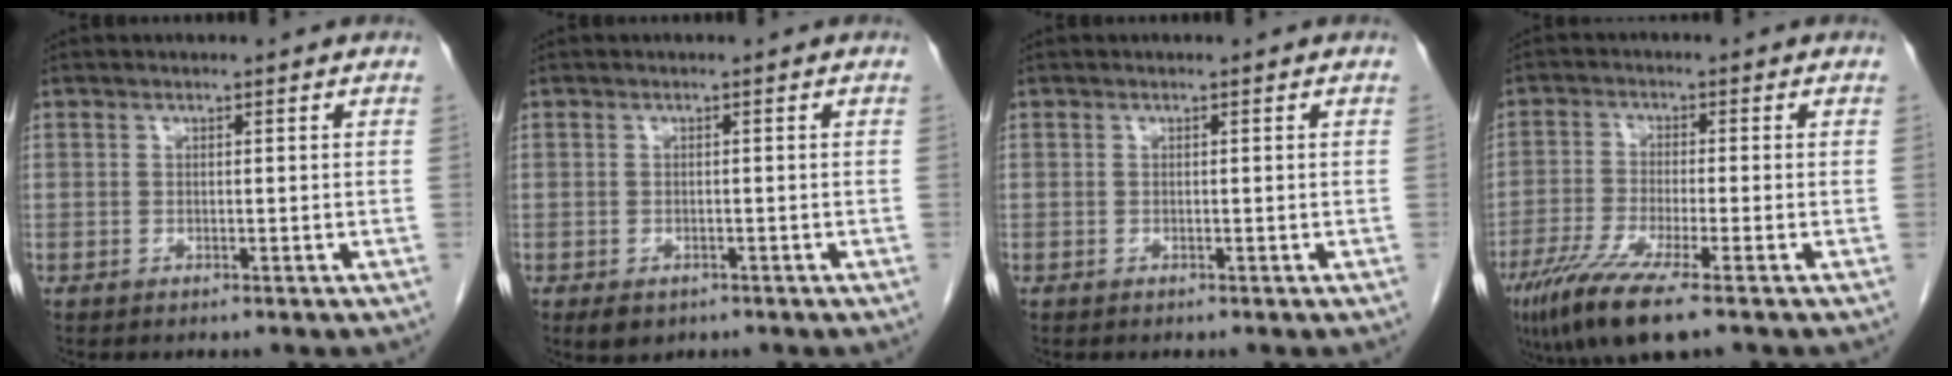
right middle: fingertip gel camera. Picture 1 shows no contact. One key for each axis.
{"total": 2.7, "fx": -1.7, "fy": 1.8, "fz": 1.2, "tx": -0.016, "ty": -0.001, "tz": -0.017}
{"total": 0.0}
{"total": 9.2, "fx": -5.9, "fy": 0.4, "fz": 7.1, "tx": -0.140, "ty": -0.026, "tz": -0.104}